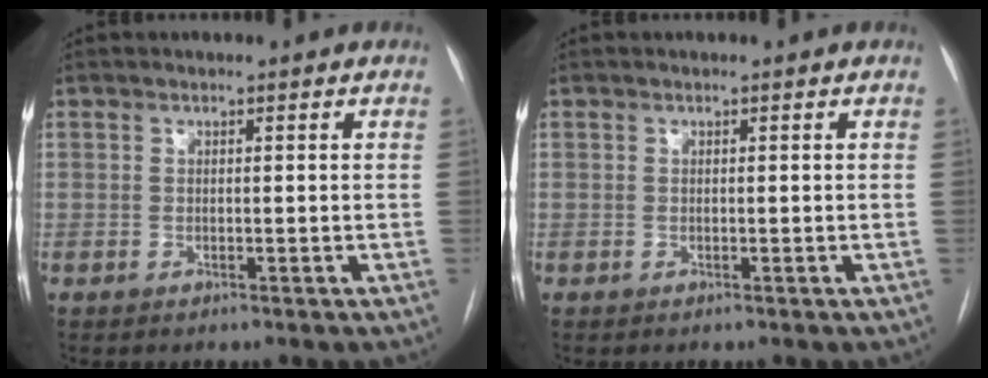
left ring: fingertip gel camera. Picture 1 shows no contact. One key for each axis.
{"total": 0.0}